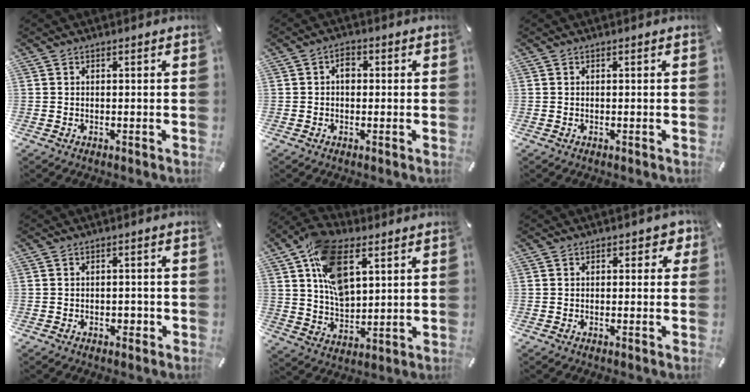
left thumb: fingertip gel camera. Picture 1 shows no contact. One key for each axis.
{"total": 2.8, "fx": 0.1, "fy": 1.9, "fz": 2.0, "tx": -0.031, "ty": 0.005, "tz": -0.002}
{"total": 0.0}
{"total": 1.8, "fx": -0.7, "fy": 1.4, "fz": 1.0, "tx": -0.017, "ty": 0.003, "tz": -0.014}
{"total": 14.7, "fx": 6.4, "fy": 8.8, "fz": 10.0, "tx": -0.193, "ty": -0.015, "tz": 0.114}
{"total": 2.4, "fx": 0.5, "fy": 1.7, "fz": 1.7, "tx": -0.009, "ty": 0.000, "tz": 0.002}